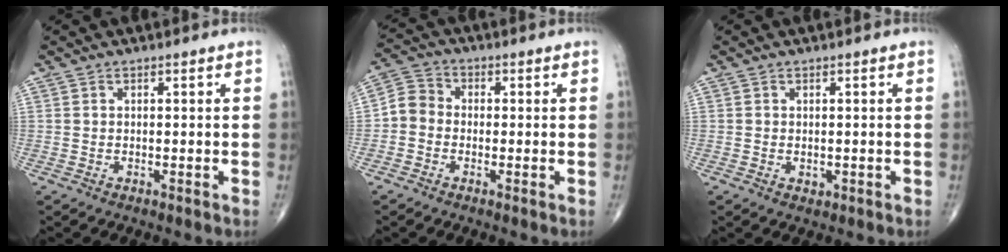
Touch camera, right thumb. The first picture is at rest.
{"total": 5.0, "force": [-1.1, 4.4, 2.2], "torque": [-0.027, 0.018, -0.038]}
{"total": 1.1, "force": [-0.2, 0.8, 0.7], "torque": [-0.006, -0.001, -0.001]}